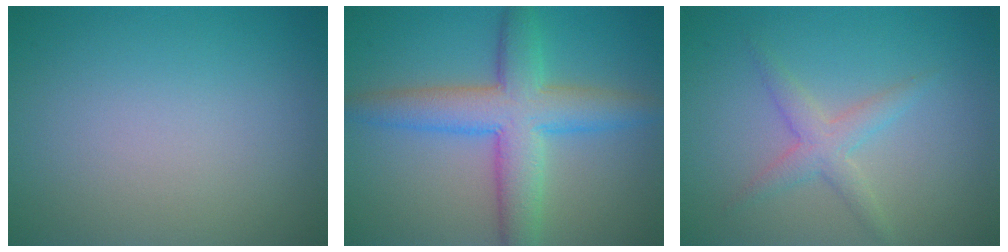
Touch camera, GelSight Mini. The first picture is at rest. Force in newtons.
{"total": 6.9, "press": 6.9, "slide": 0.2}
{"total": 2.4, "press": 2.4, "slide": 0.1}